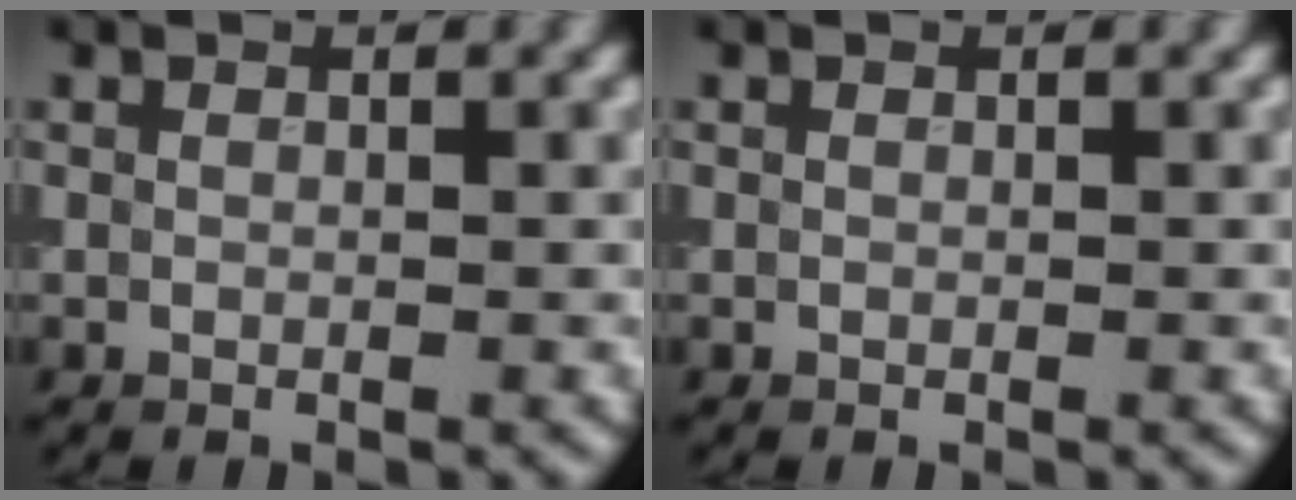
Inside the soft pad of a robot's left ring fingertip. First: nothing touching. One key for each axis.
{"total": 0.0}